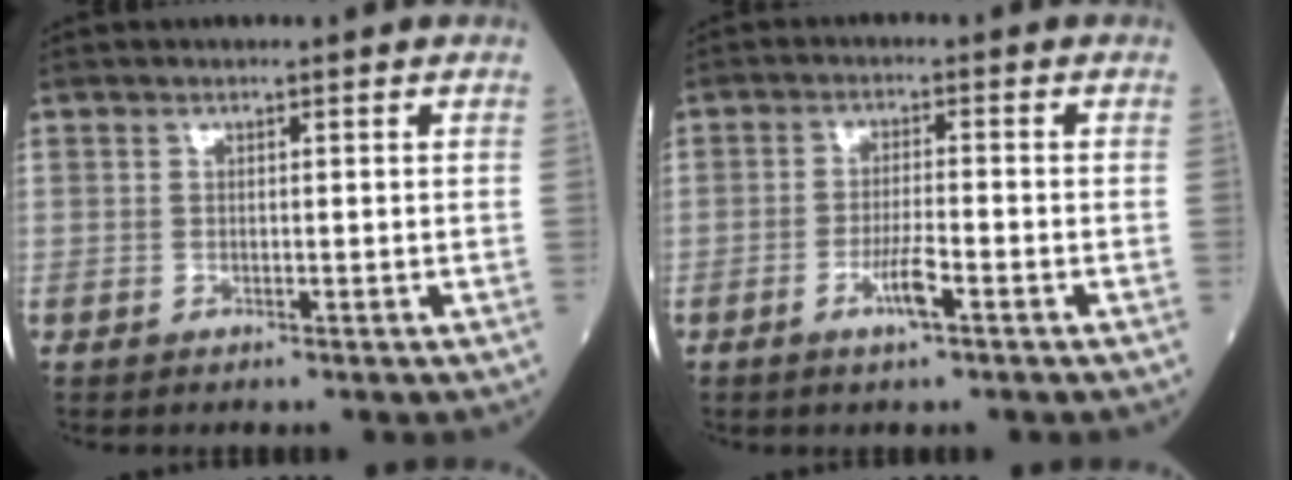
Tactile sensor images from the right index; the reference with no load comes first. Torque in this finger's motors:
{"motor_torque": [0.52, -0.36, 0.24, 0.09]}